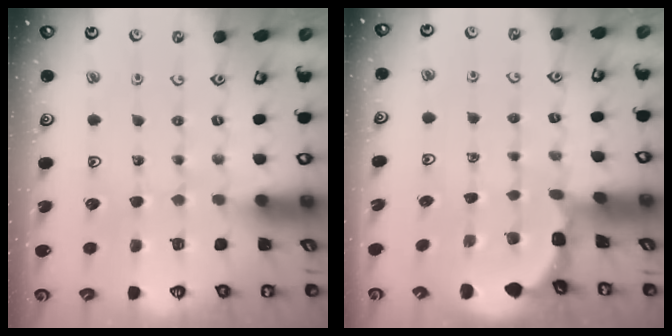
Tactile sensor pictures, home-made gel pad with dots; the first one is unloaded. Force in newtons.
{"total": 1.6, "press": 1.6, "slide": 0.2}